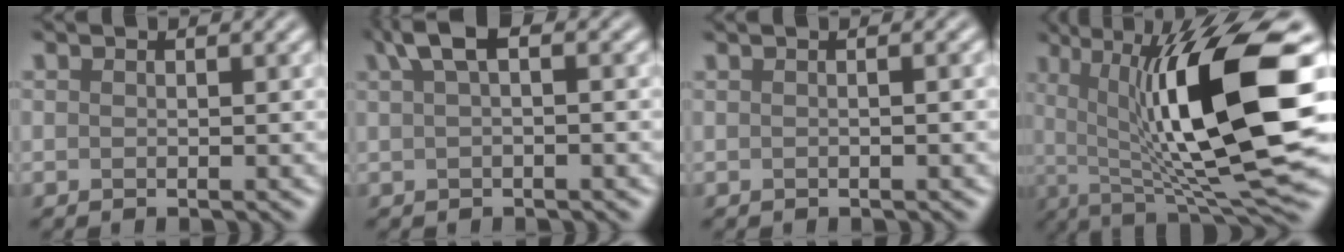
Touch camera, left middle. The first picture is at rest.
{"total": 3.1, "force": [1.2, 1.0, 2.6], "torque": [-0.046, 0.012, 0.018]}
{"total": 2.2, "force": [0.6, 1.2, 1.8], "torque": [-0.006, 0.006, -0.017]}
{"total": 14.2, "force": [1.6, 3.9, 13.6], "torque": [-0.209, -0.004, 0.026]}